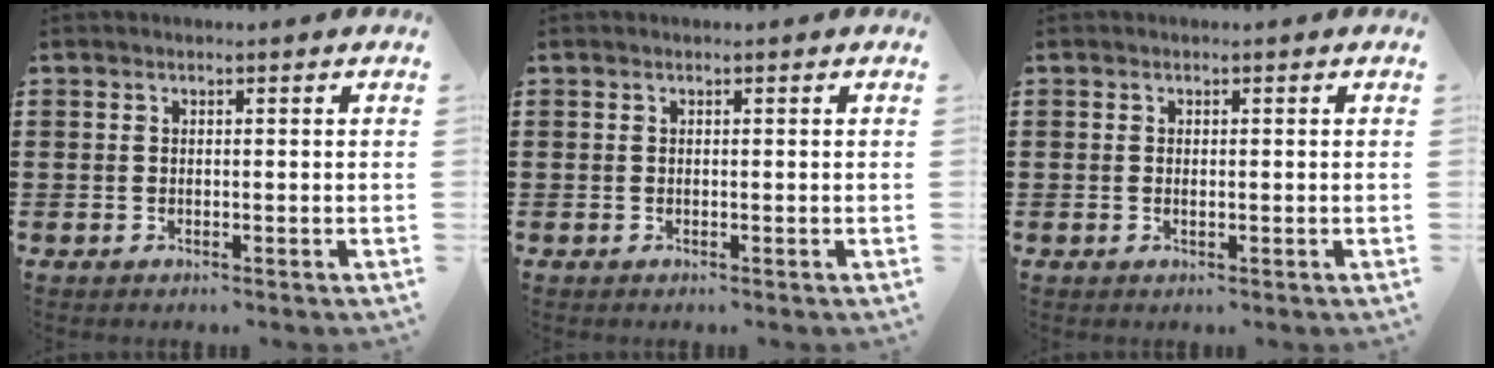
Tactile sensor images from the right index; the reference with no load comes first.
{"total": 0.0}
{"total": 0.6, "force": [-0.1, 0.2, 0.6], "torque": [-0.013, -0.002, -0.001]}